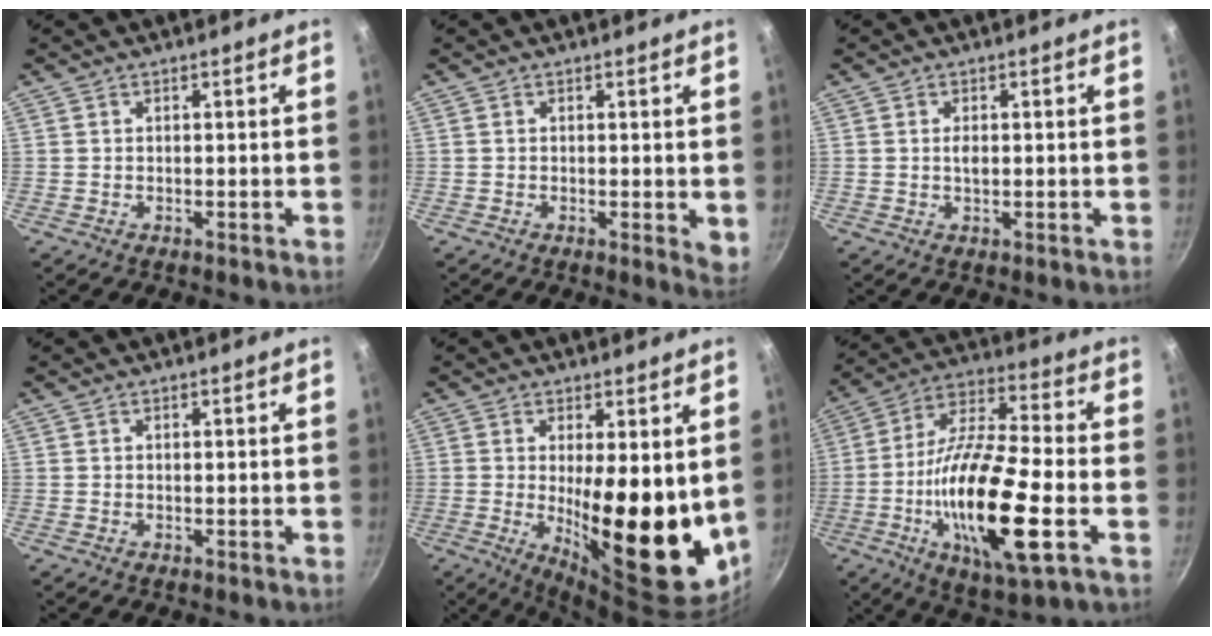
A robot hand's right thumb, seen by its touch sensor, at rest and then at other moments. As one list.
[{"total": 3.1, "force": [0.3, 1.3, 2.8], "torque": [-0.031, -0.007, 0.003]}, {"total": 1.7, "force": [0.2, 0.9, 1.4], "torque": [-0.020, 0.001, 0.001]}, {"total": 0.0}, {"total": 17.8, "force": [0.4, 5.9, 16.8], "torque": [-0.212, -0.035, 0.020]}, {"total": 22.6, "force": [-5.5, 6.5, 20.9], "torque": [-0.392, 0.018, -0.108]}]